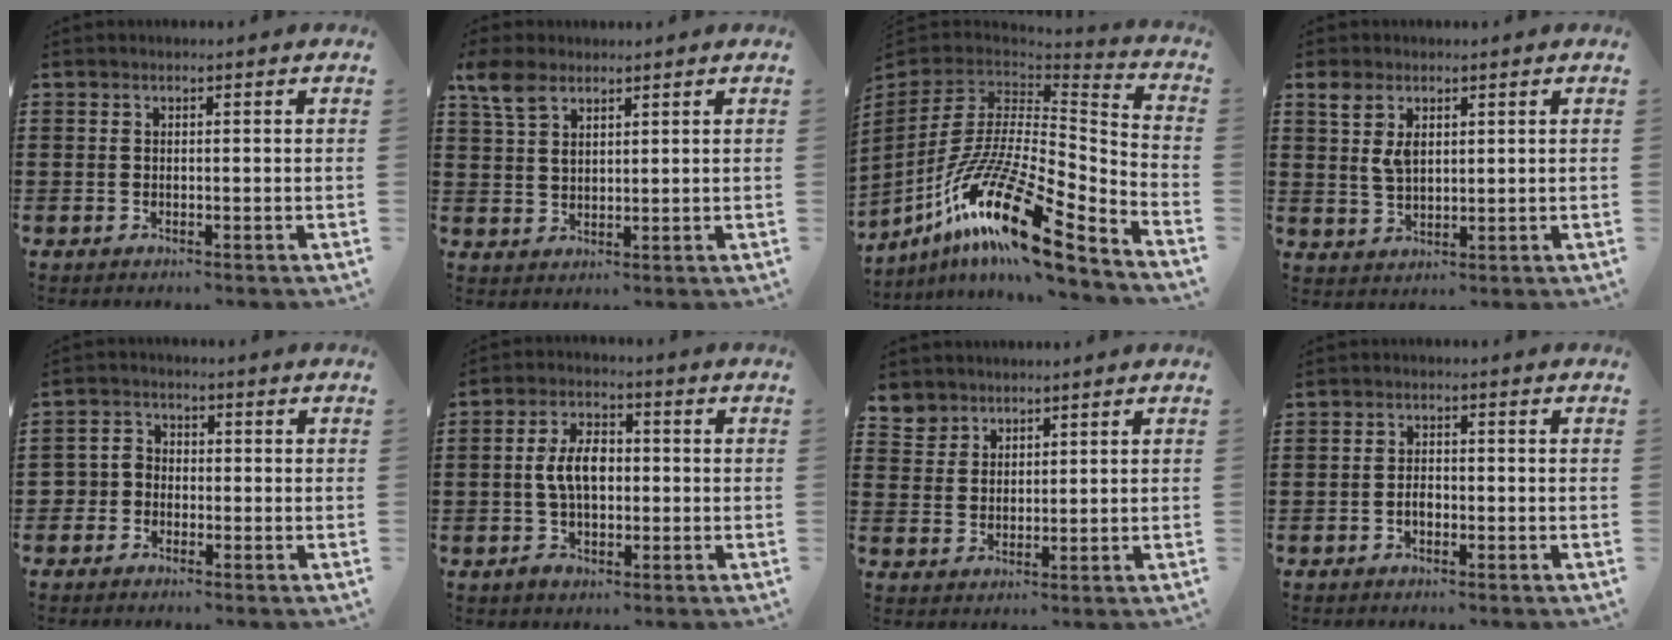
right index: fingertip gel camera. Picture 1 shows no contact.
{"total": 5.3, "force": [3.5, 2.9, 2.9], "torque": [-0.069, 0.008, 0.066]}
{"total": 20.3, "force": [-11.5, 5.4, 15.8], "torque": [-0.340, 0.014, -0.219]}
{"total": 4.5, "force": [1.9, 2.4, 3.3], "torque": [-0.074, 0.009, 0.033]}
{"total": 2.8, "force": [-1.7, 2.2, 0.2], "torque": [-0.021, 0.003, -0.043]}
{"total": 7.0, "force": [-0.4, 4.2, 5.6], "torque": [-0.118, 0.002, -0.016]}
{"total": 3.7, "force": [3.0, 2.1, -0.1], "torque": [-0.013, 0.005, 0.059]}
{"total": 1.8, "force": [-0.7, 1.1, 1.3], "torque": [-0.026, 0.003, -0.014]}